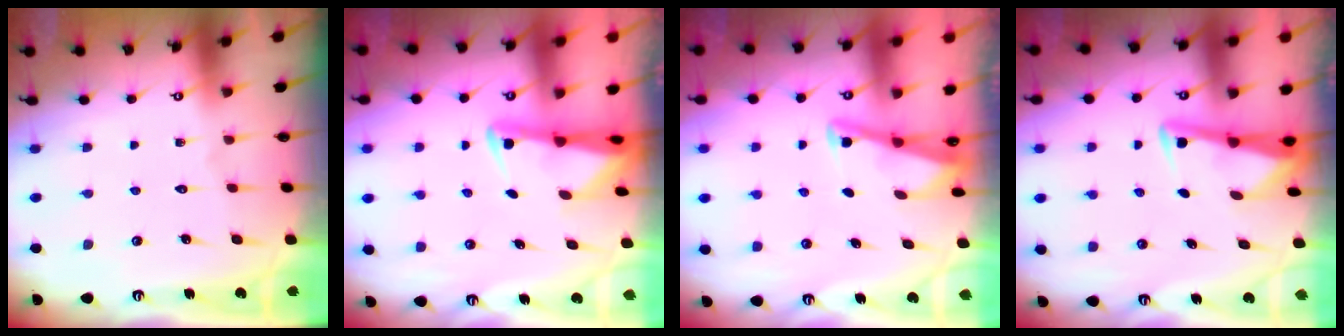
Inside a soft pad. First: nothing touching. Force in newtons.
{"total": 2.3, "press": 2.2, "slide": 0.4}
{"total": 2.8, "press": 2.8, "slide": 0.4}
{"total": 3.2, "press": 3.2, "slide": 0.3}